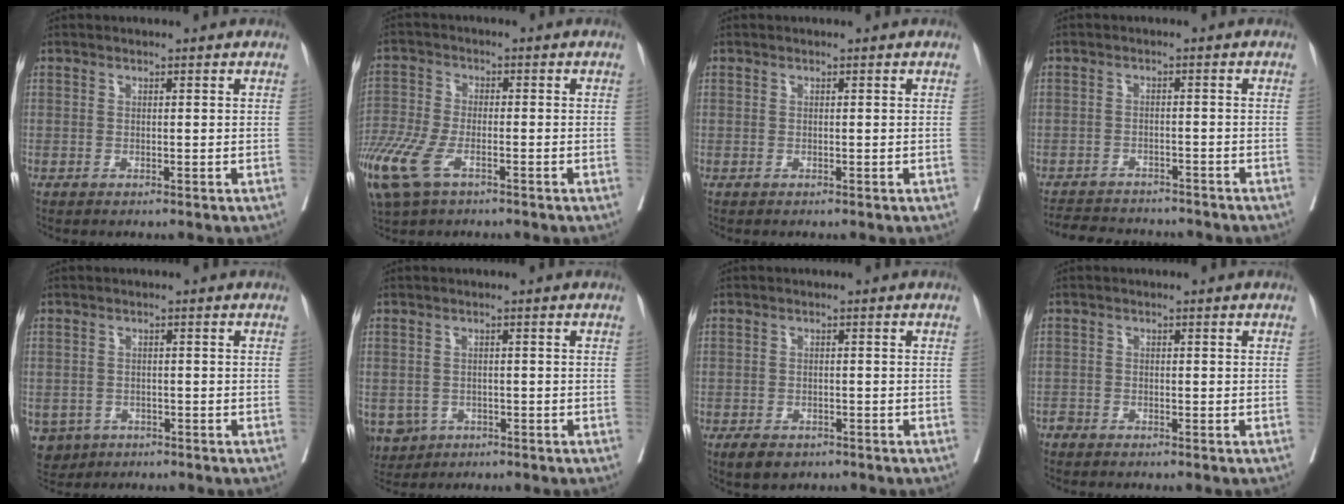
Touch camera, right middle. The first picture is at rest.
{"total": 11.8, "force": [-6.7, 4.9, 8.4], "torque": [-0.205, -0.018, -0.130]}
{"total": 0.0}
{"total": 10.4, "force": [-9.7, 2.6, 3.0], "torque": [-0.056, 0.000, -0.130]}
{"total": 4.5, "force": [-2.4, 3.6, 0.8], "torque": [-0.014, 0.004, -0.035]}
{"total": 5.3, "force": [-2.6, 4.3, 1.5], "torque": [-0.029, 0.000, -0.036]}
{"total": 4.0, "force": [-2.9, 2.1, 1.8], "torque": [-0.030, -0.004, -0.038]}
{"total": 1.2, "force": [-1.2, 0.3, 0.0], "torque": [0.001, -0.001, -0.025]}